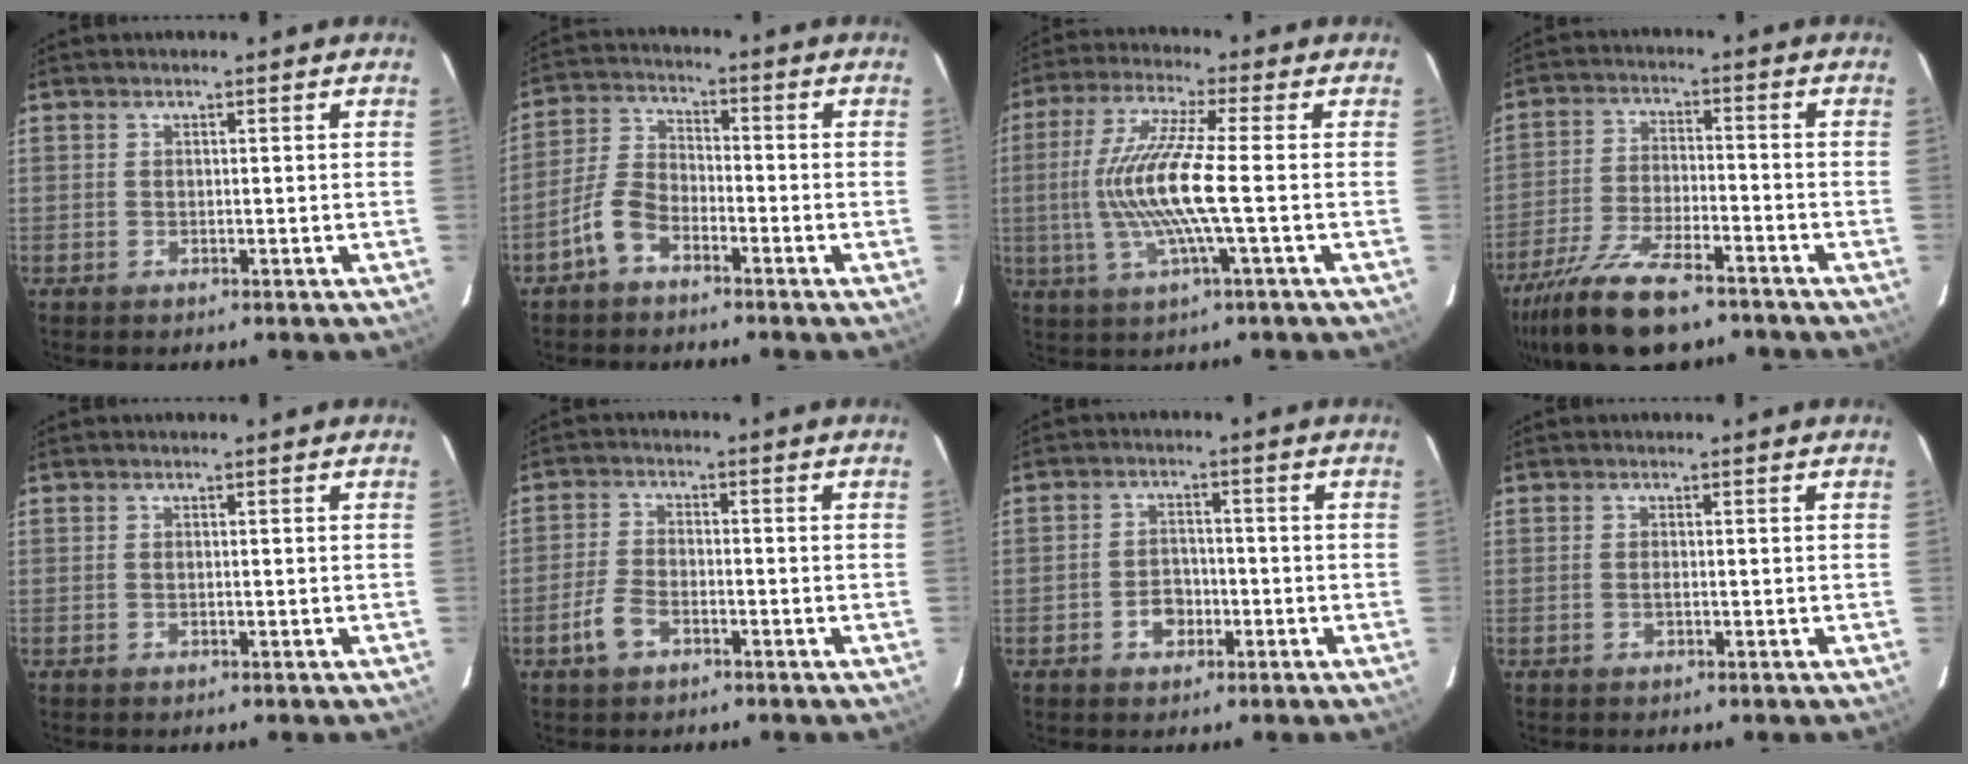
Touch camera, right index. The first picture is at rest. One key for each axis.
{"total": 6.3, "fx": -4.1, "fy": 3.2, "fz": 3.6, "tx": -0.083, "ty": 0.017, "tz": -0.087}
{"total": 11.8, "fx": -1.5, "fy": -0.3, "fz": 11.7, "tx": -0.236, "ty": -0.004, "tz": -0.027}
{"total": 16.7, "fx": -12.9, "fy": 5.2, "fz": 9.3, "tx": -0.201, "ty": -0.034, "tz": -0.226}
{"total": 0.0}
{"total": 4.9, "fx": -2.7, "fy": 2.6, "fz": 3.2, "tx": -0.076, "ty": 0.004, "tz": -0.051}
{"total": 4.3, "fx": -1.9, "fy": 3.2, "fz": 2.0, "tx": -0.043, "ty": 0.011, "tz": -0.025}
{"total": 1.0, "fx": -0.4, "fy": 0.2, "fz": 0.9, "tx": -0.019, "ty": 0.000, "tz": -0.008}